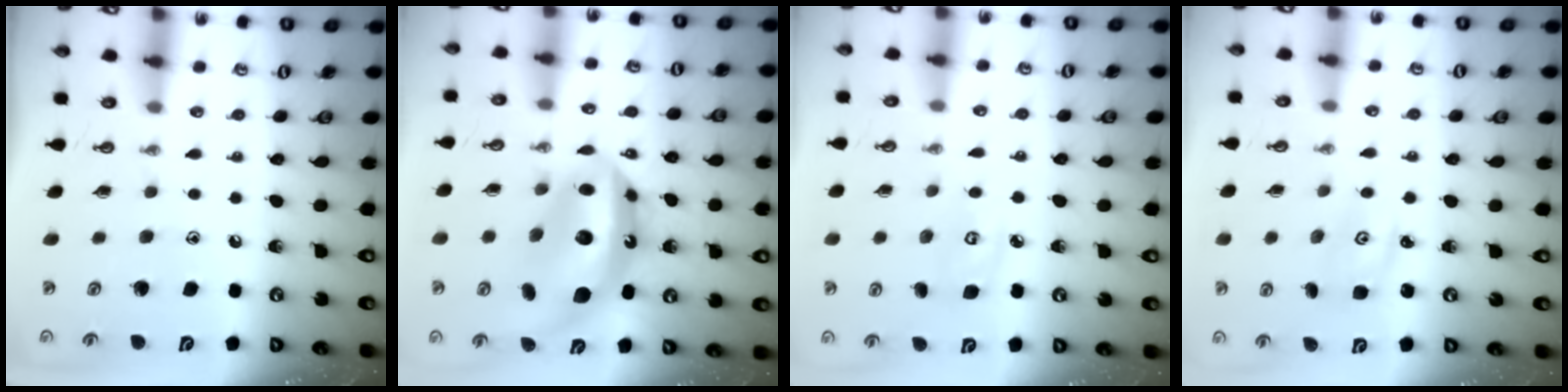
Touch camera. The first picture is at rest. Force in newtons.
{"total": 15.9, "press": 15.8, "slide": 1.3}
{"total": 5.6, "press": 5.6, "slide": 0.5}
{"total": 1.8, "press": 1.8, "slide": 0.3}